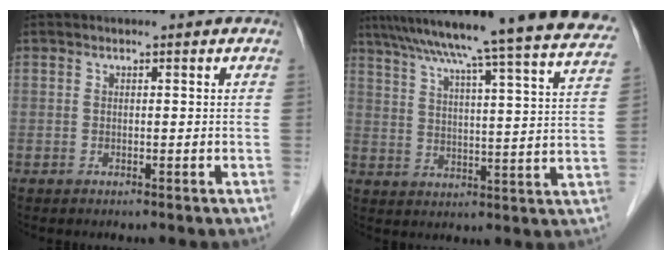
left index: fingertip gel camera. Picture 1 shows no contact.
{"total": 28.8, "force": [25.3, -0.5, 13.6], "torque": [-0.222, -0.044, 0.321]}